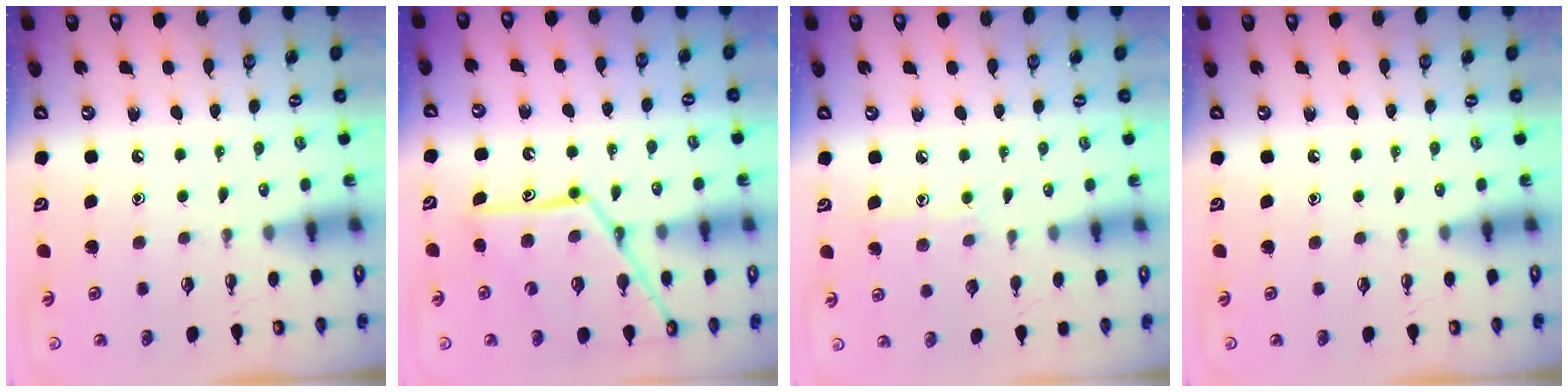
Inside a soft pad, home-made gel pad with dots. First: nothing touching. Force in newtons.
{"total": 16.8, "press": 16.8, "slide": 1.4}
{"total": 8.5, "press": 8.5, "slide": 0.7}
{"total": 0.0}